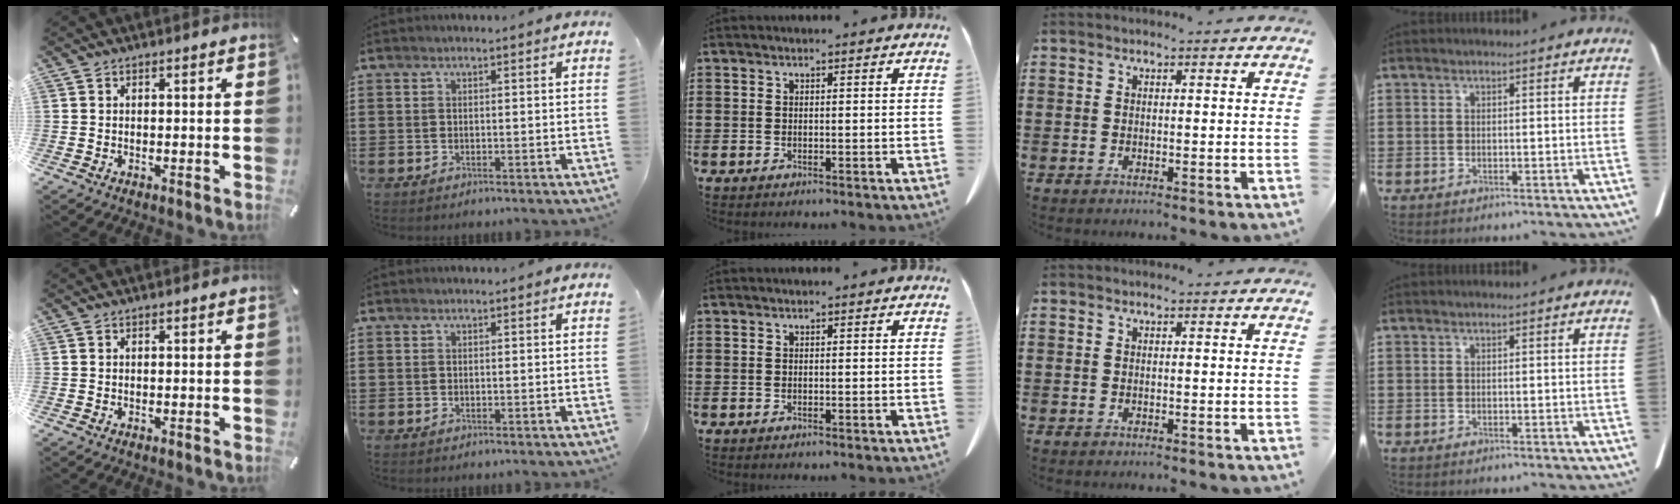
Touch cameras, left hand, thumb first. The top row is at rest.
{}